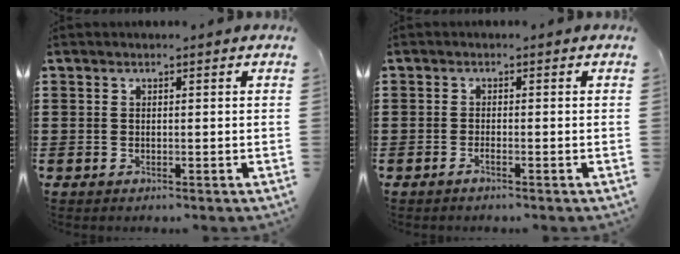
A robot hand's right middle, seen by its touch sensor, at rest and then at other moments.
{"total": 0.7, "force": [-0.5, 0.0, 0.4], "torque": [-0.010, -0.003, -0.008]}